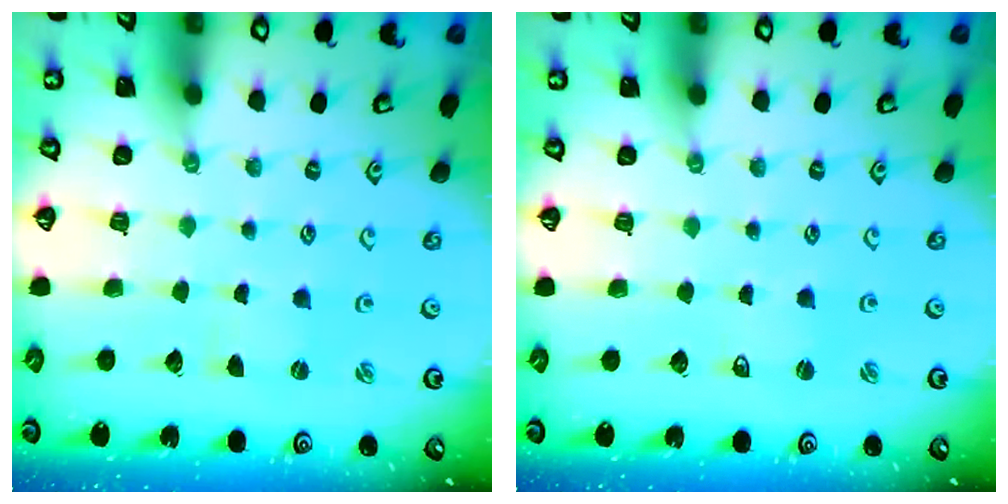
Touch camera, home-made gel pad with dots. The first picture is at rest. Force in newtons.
{"total": 1.2, "press": 1.2, "slide": 0.0}